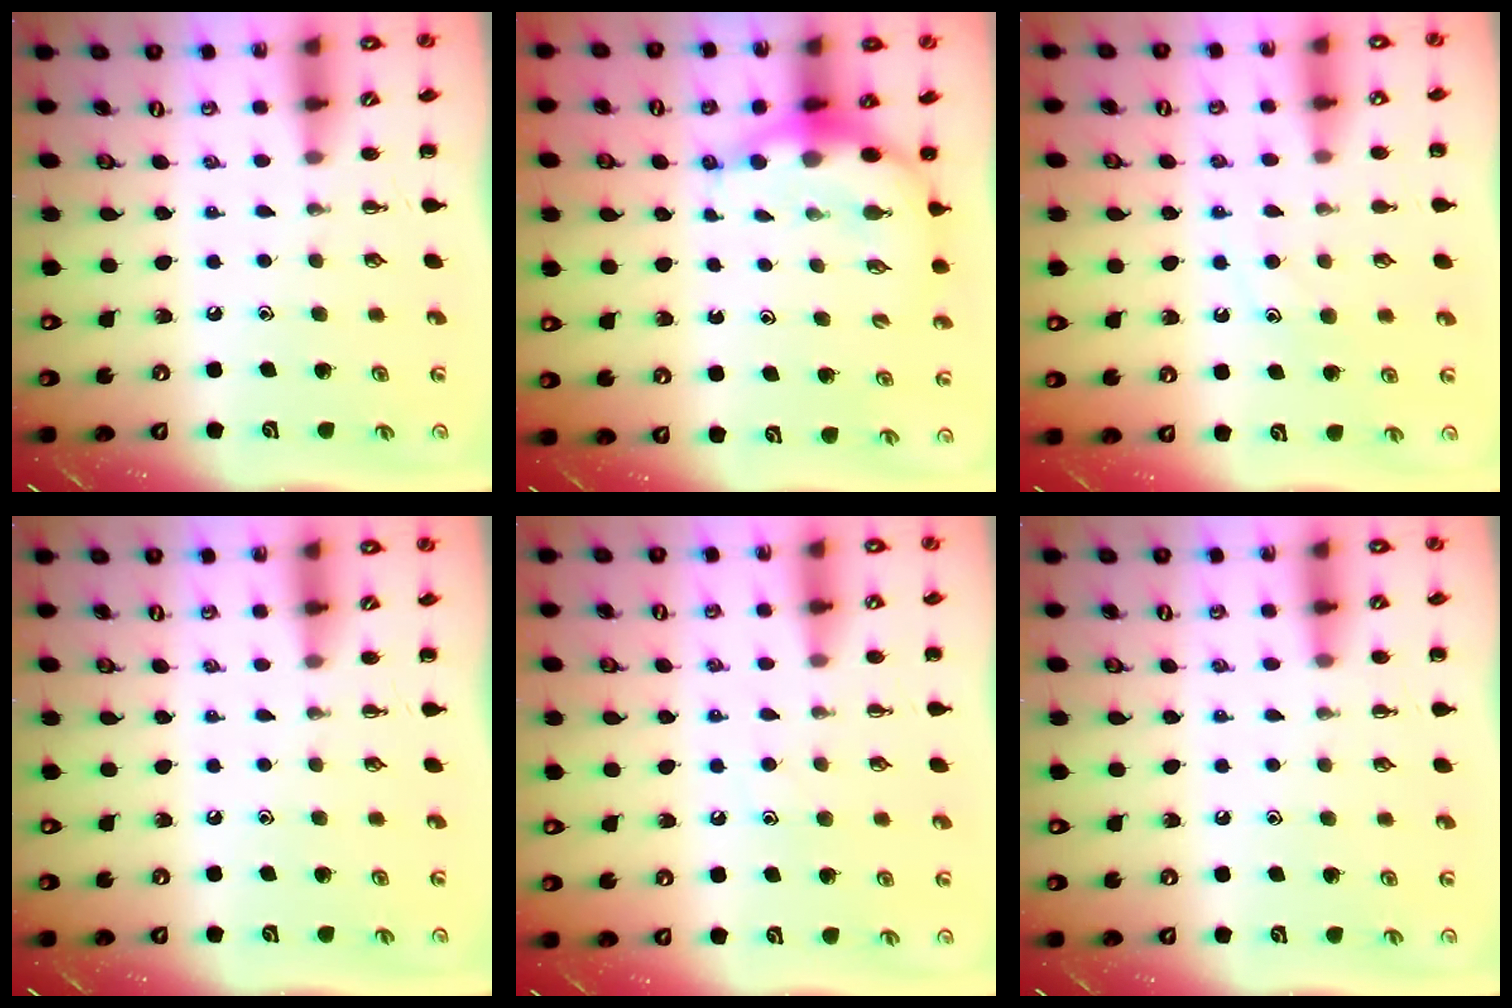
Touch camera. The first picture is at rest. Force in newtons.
{"total": 6.7, "press": 6.6, "slide": 1.6}
{"total": 10.5, "press": 10.4, "slide": 1.1}
{"total": 0.0}
{"total": 6.0, "press": 5.9, "slide": 1.2}
{"total": 6.4, "press": 6.0, "slide": 2.2}